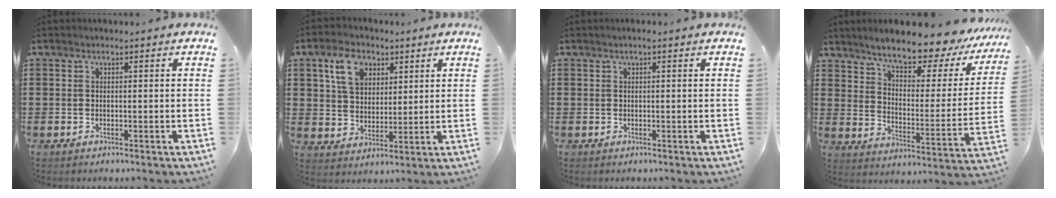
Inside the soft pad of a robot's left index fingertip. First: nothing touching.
{"total": 7.3, "force": [4.0, 4.9, 3.7], "torque": [-0.080, 0.012, 0.072]}
{"total": 0.5, "force": [0.1, 0.0, 0.5], "torque": [-0.009, -0.001, 0.002]}
{"total": 8.9, "force": [8.0, 1.1, 3.9], "torque": [-0.086, -0.060, 0.129]}